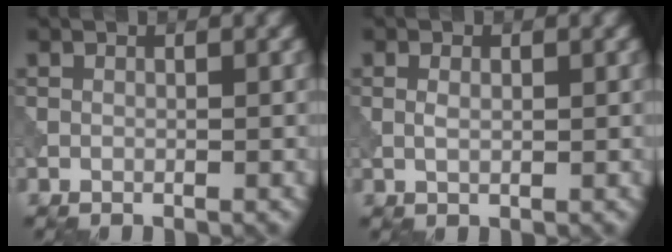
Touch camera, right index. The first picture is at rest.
{"total": 1.1, "force": [0.1, 0.6, 0.9], "torque": [-0.021, -0.001, 0.003]}